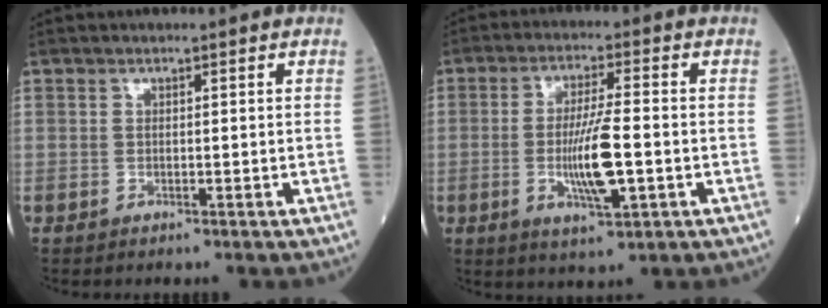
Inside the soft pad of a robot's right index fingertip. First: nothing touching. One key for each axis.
{"total": 8.8, "fx": -1.8, "fy": 1.1, "fz": 8.6, "tx": -0.161, "ty": -0.008, "tz": -0.032}